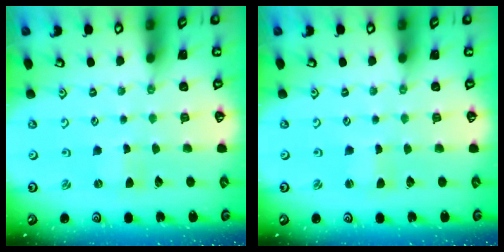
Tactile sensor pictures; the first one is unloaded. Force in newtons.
{"total": 0.6, "press": 0.6, "slide": 0.0}